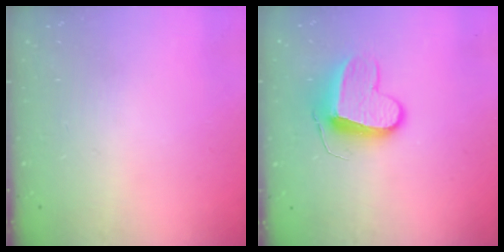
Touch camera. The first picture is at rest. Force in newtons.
{"total": 9.9, "press": 9.9, "slide": 0.0}